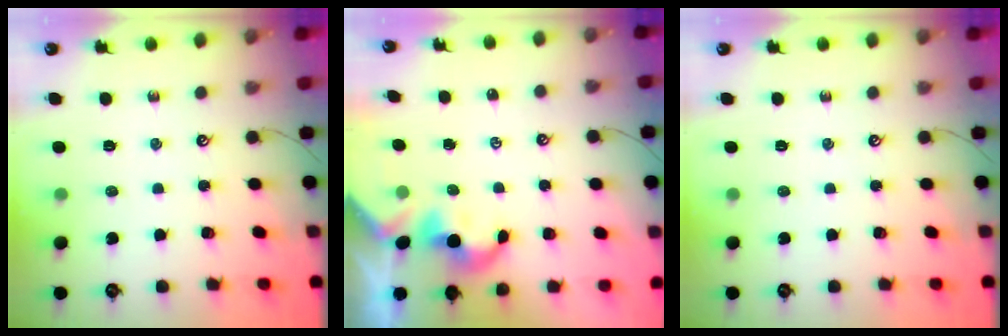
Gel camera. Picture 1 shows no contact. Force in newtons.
{"total": 1.9, "press": 1.9, "slide": 0.2}
{"total": 0.0}